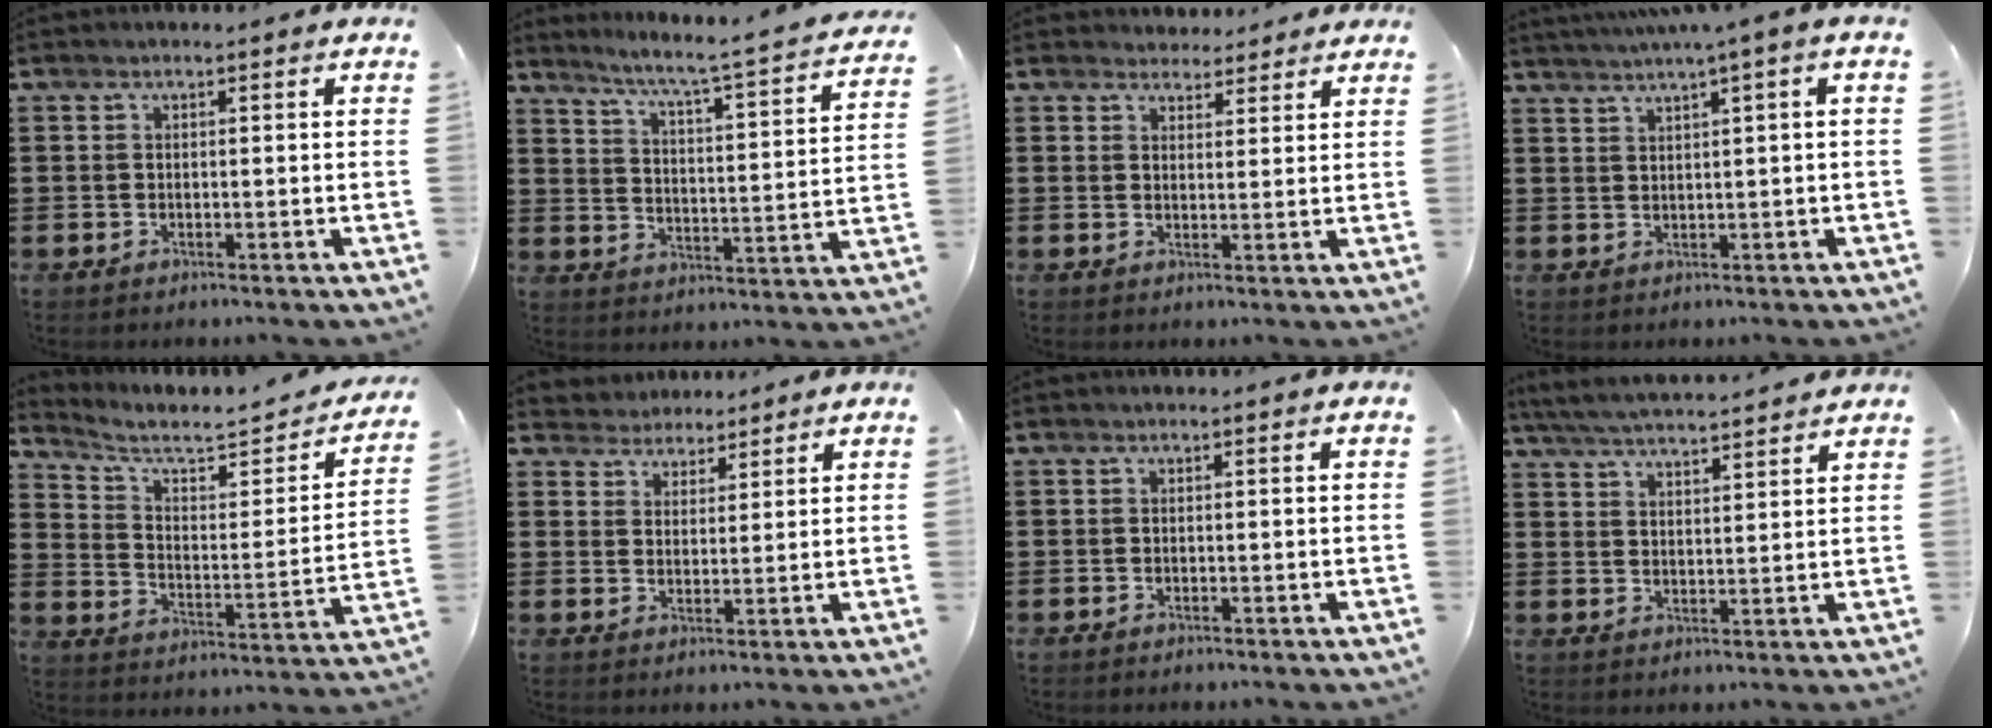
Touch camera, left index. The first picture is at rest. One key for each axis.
{"total": 4.7, "fx": 4.0, "fy": -0.9, "fz": 2.2, "tx": -0.065, "ty": -0.041, "tz": 0.053}
{"total": 2.9, "fx": 2.7, "fy": 1.1, "fz": 0.0, "tx": -0.009, "ty": -0.001, "tz": 0.052}
{"total": 2.2, "fx": 0.9, "fy": -0.7, "fz": 1.9, "tx": -0.036, "ty": -0.006, "tz": 0.014}
{"total": 4.9, "fx": 3.9, "fy": 1.1, "fz": 2.7, "tx": -0.076, "ty": -0.029, "tz": 0.058}
{"total": 3.6, "fx": 3.1, "fy": 1.7, "fz": -0.6, "tx": -0.008, "ty": -0.004, "tz": 0.057}
{"total": 0.0}
{"total": 4.8, "fx": 4.7, "fy": -0.1, "fz": 1.2, "tx": -0.040, "ty": -0.022, "tz": 0.082}